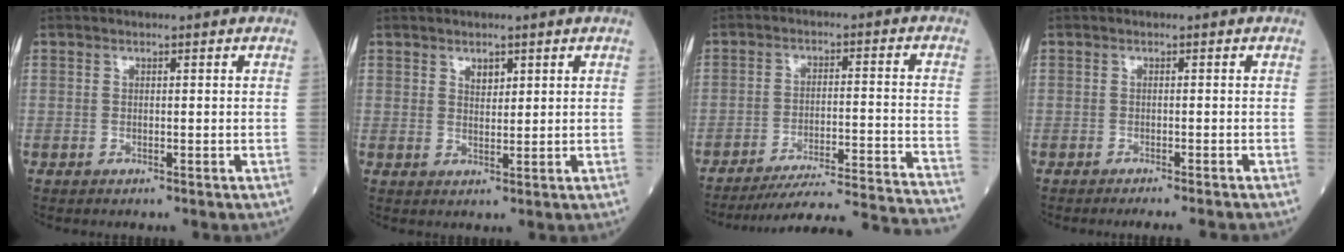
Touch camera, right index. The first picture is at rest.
{"total": 1.9, "force": [1.2, 1.0, 1.1], "torque": [-0.020, -0.002, 0.023]}
{"total": 23.4, "force": [-22.3, -2.0, 6.8], "torque": [-0.047, -0.026, -0.299]}
{"total": 5.3, "force": [-4.9, -0.3, 2.1], "torque": [-0.015, -0.014, -0.063]}